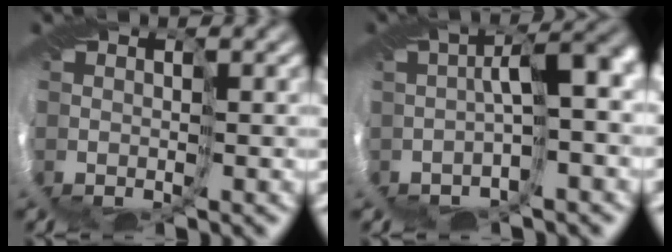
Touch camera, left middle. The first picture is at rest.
{"total": 4.4, "force": [-0.7, 0.4, 4.3], "torque": [-0.066, 0.016, -0.012]}